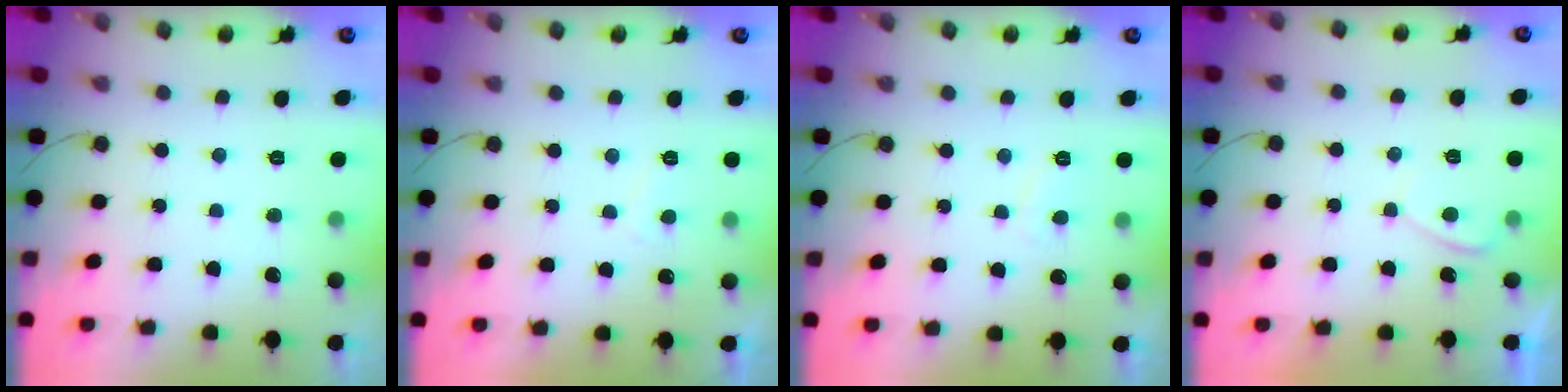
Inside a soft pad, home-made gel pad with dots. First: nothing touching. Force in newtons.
{"total": 1.1, "press": 1.0, "slide": 0.6}
{"total": 2.0, "press": 1.9, "slide": 0.6}
{"total": 1.0, "press": 0.8, "slide": 0.6}